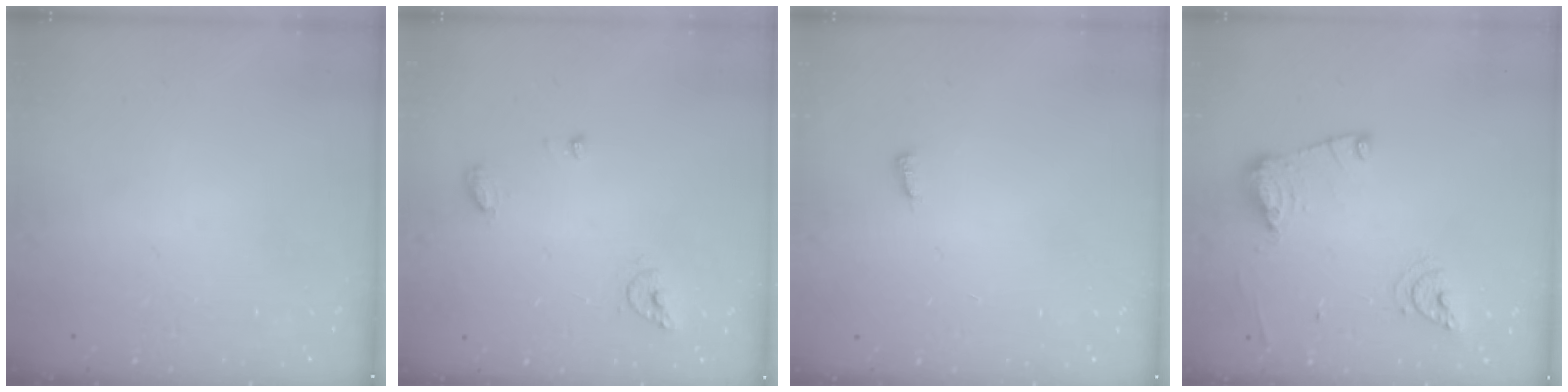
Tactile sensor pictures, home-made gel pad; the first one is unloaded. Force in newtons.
{"total": 6.1, "press": 6.1, "slide": 0.6}
{"total": 4.5, "press": 4.5, "slide": 0.4}
{"total": 12.6, "press": 12.5, "slide": 1.2}